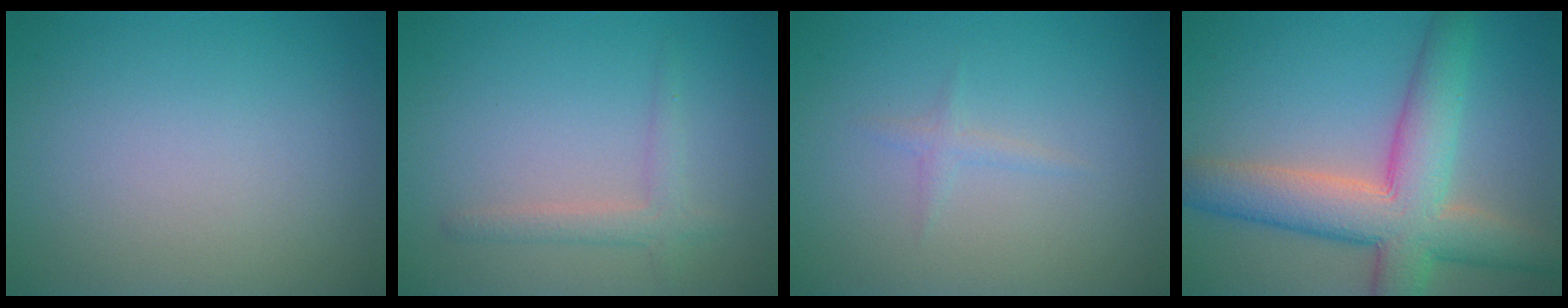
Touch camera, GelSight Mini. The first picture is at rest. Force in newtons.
{"total": 2.0, "press": 1.9, "slide": 0.1}
{"total": 0.8, "press": 0.8, "slide": 0.1}
{"total": 8.8, "press": 8.7, "slide": 0.4}